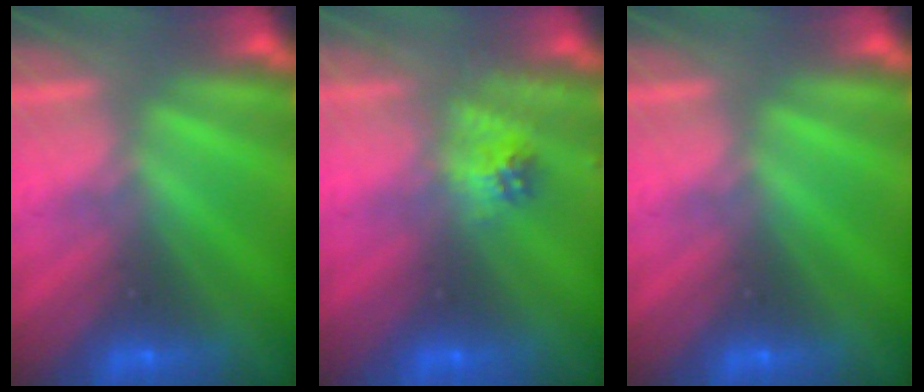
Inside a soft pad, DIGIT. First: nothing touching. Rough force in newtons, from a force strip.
{"total": 2.2}
{"total": 0.0}